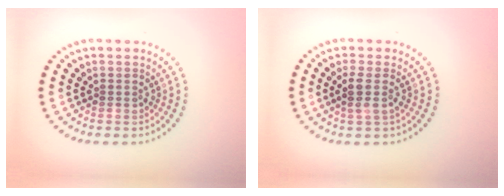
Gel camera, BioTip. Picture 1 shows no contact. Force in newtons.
{"total": 2.0, "press": 1.6, "slide": 1.1}